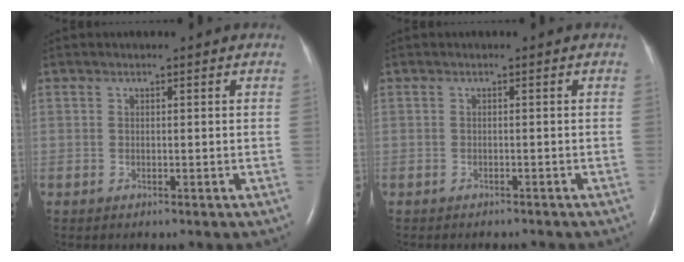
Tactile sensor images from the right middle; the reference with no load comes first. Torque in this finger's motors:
{"motor_torque": [0.01, 0.00, 0.00, 0.00]}